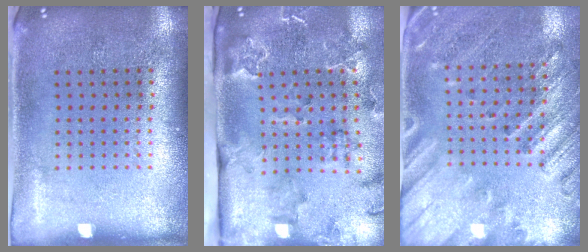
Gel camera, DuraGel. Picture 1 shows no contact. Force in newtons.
{"total": 2.5, "press": 2.4, "slide": 0.6}
{"total": 2.4, "press": 2.0, "slide": 1.3}